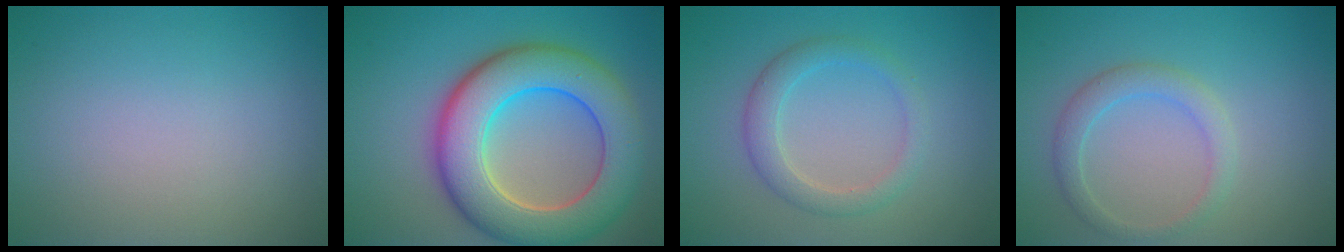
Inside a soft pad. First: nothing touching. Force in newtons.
{"total": 10.4, "press": 10.4, "slide": 0.8}
{"total": 2.8, "press": 2.8, "slide": 0.3}
{"total": 2.3, "press": 2.3, "slide": 0.2}